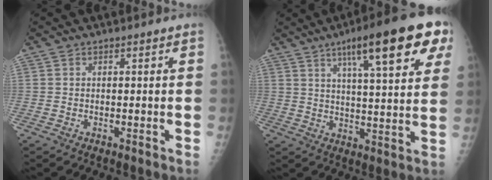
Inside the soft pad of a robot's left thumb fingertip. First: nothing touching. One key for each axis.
{"total": 18.6, "fx": 9.5, "fy": 3.8, "fz": 15.6, "tx": -0.198, "ty": -0.016, "tz": 0.135}